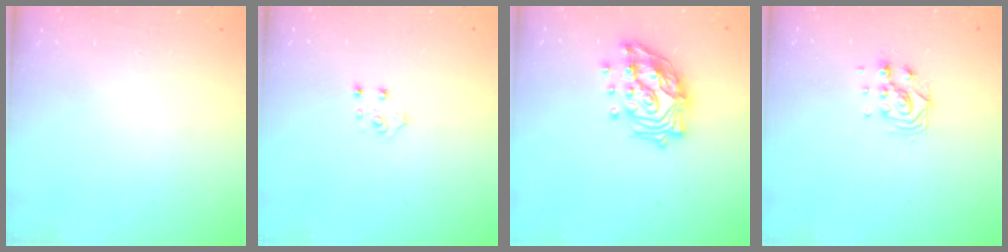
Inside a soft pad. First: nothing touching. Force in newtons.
{"total": 4.1, "press": 4.1, "slide": 0.5}
{"total": 16.0, "press": 15.9, "slide": 2.3}
{"total": 7.5, "press": 7.5, "slide": 0.6}